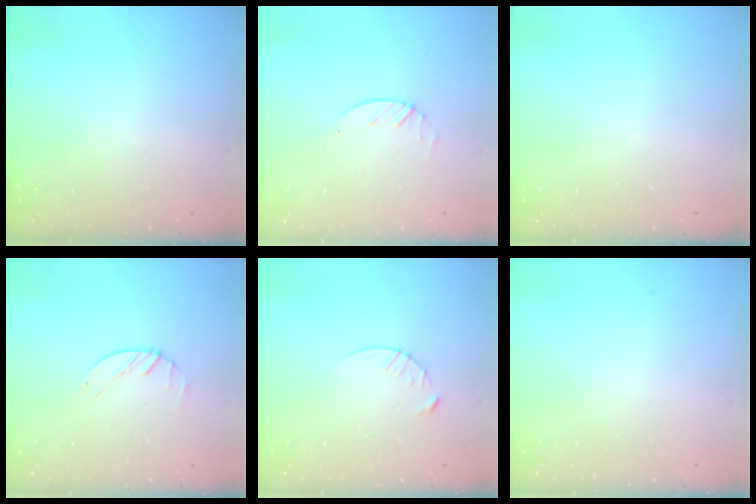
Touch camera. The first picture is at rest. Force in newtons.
{"total": 1.9, "press": 1.9, "slide": 0.3}
{"total": 0.0}
{"total": 1.2, "press": 1.2, "slide": 0.2}
{"total": 3.6, "press": 3.6, "slide": 0.5}
{"total": 0.0}